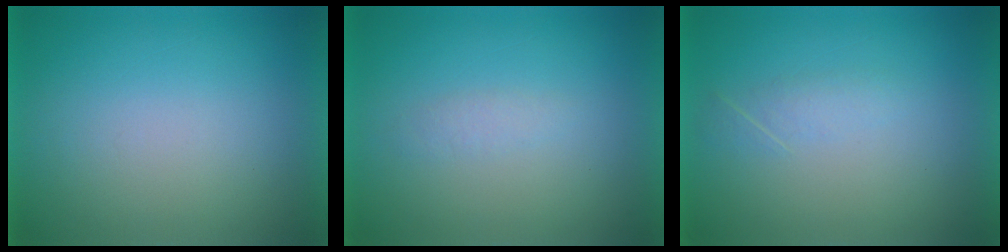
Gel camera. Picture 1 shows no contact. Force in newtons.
{"total": 1.3}
{"total": 1.8}